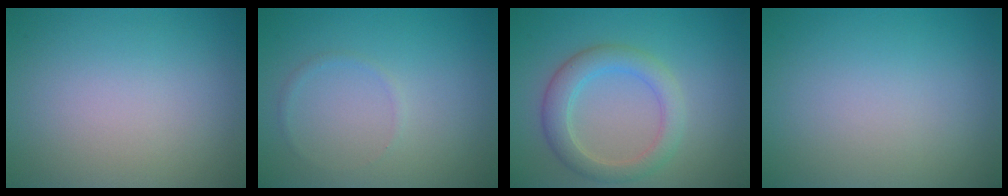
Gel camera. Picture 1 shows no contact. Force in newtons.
{"total": 0.6, "press": 0.6, "slide": 0.1}
{"total": 3.5, "press": 3.5, "slide": 0.1}
{"total": 0.0}